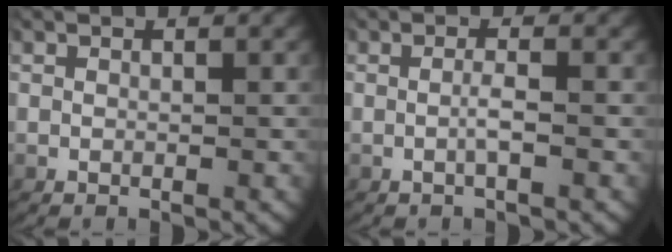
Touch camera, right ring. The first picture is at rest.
{"total": 1.3, "force": [-0.4, 0.0, 1.2], "torque": [-0.027, -0.001, -0.010]}